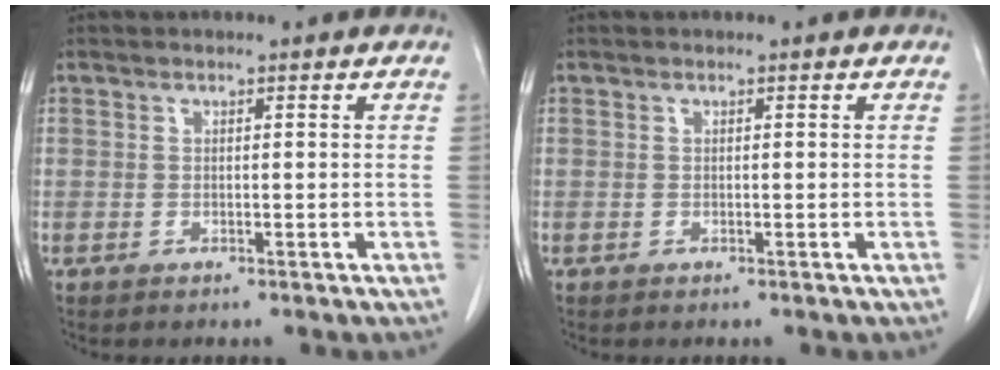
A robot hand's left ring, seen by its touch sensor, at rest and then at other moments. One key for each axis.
{"total": 0.0}